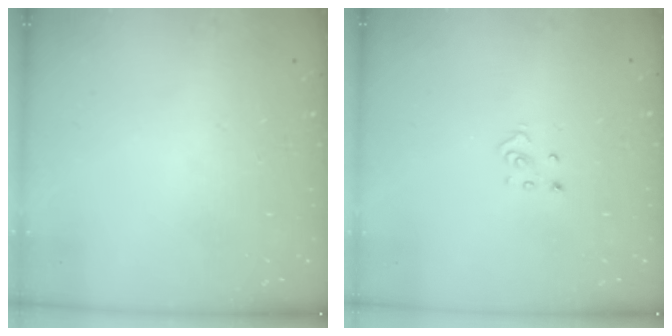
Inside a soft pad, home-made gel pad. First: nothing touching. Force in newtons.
{"total": 2.8, "press": 2.8, "slide": 0.3}